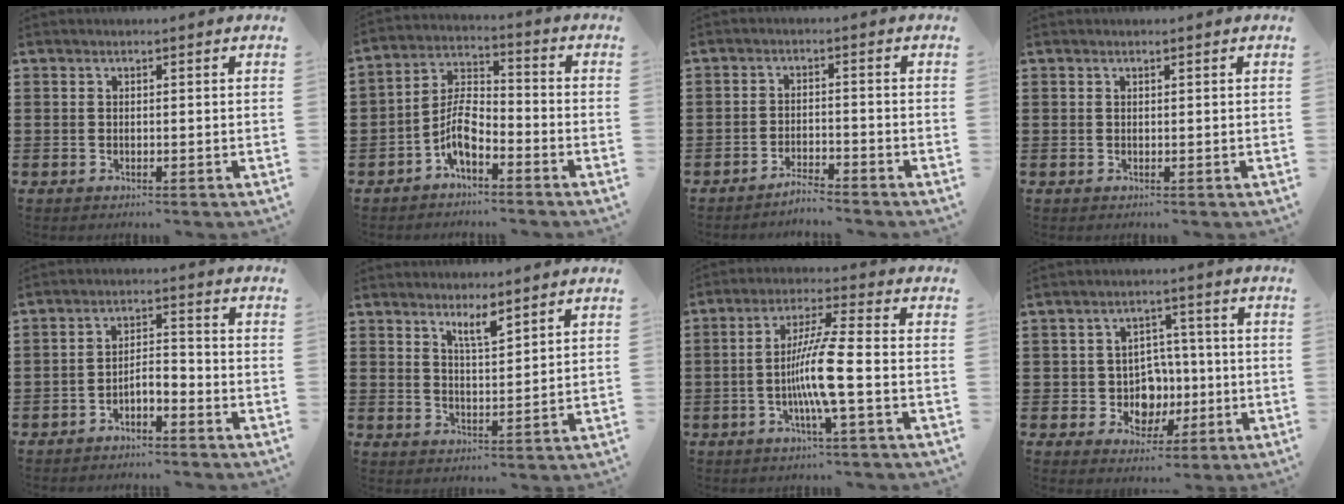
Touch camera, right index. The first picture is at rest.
{"total": 6.2, "force": [-3.7, 2.8, 4.2], "torque": [-0.102, 0.002, -0.077]}
{"total": 2.8, "force": [-2.8, 0.0, 0.4], "torque": [-0.011, 0.002, -0.056]}
{"total": 0.0}
{"total": 2.9, "force": [-2.7, 0.5, 1.0], "torque": [-0.023, 0.005, -0.057]}
{"total": 3.7, "force": [3.1, 0.6, 2.1], "torque": [-0.038, -0.003, 0.053]}
{"total": 8.8, "force": [-2.2, -0.3, 8.5], "torque": [-0.168, -0.017, -0.048]}
{"total": 6.4, "force": [-0.7, 5.7, 2.8], "torque": [-0.047, -0.003, -0.008]}